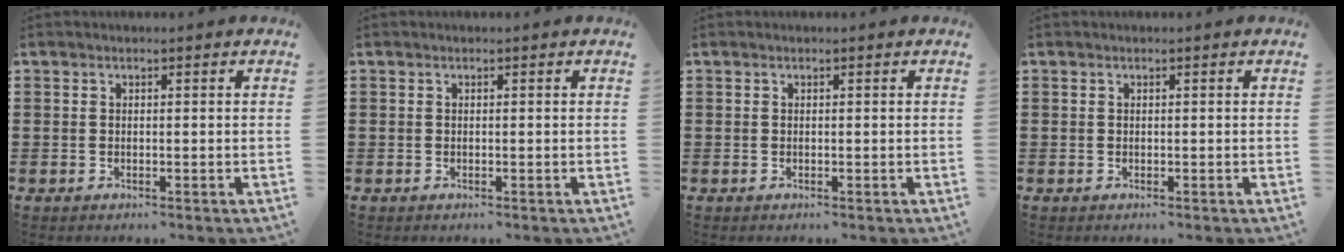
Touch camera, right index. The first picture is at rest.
{"total": 0.0}
{"total": 0.0}
{"total": 0.0}